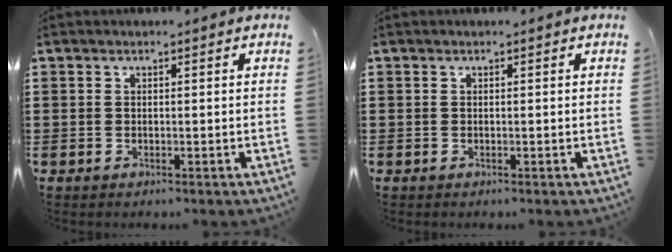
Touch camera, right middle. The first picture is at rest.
{"total": 0.0}